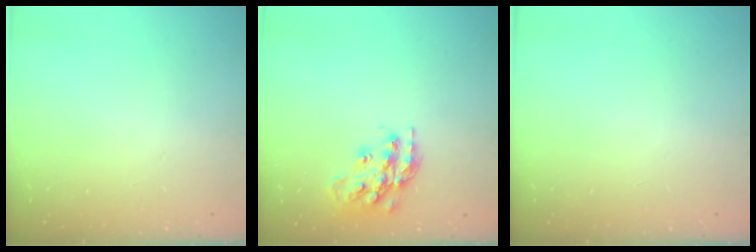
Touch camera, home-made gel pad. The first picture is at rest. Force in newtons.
{"total": 17.3, "press": 17.3, "slide": 1.4}
{"total": 0.0}